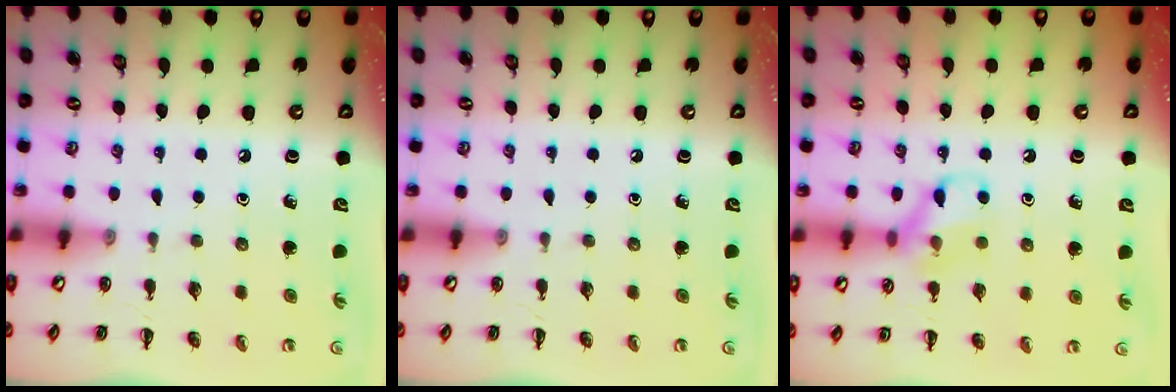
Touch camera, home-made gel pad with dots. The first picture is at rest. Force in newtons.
{"total": 0.0}
{"total": 10.5, "press": 10.4, "slide": 1.5}